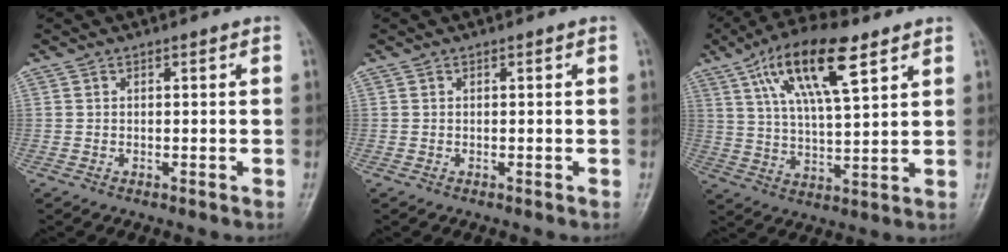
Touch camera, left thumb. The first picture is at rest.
{"total": 0.0}
{"total": 15.9, "force": [8.0, 5.4, 12.7], "torque": [-0.212, -0.016, 0.142]}